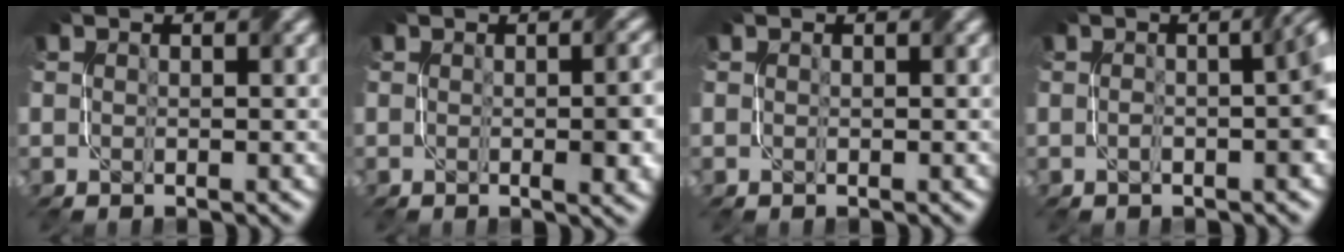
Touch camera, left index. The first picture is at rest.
{"total": 4.4, "force": [-0.4, 1.3, 4.2], "torque": [-0.039, 0.004, -0.001]}
{"total": 0.0}
{"total": 3.7, "force": [-0.6, 1.0, 3.5], "torque": [-0.048, 0.010, -0.012]}